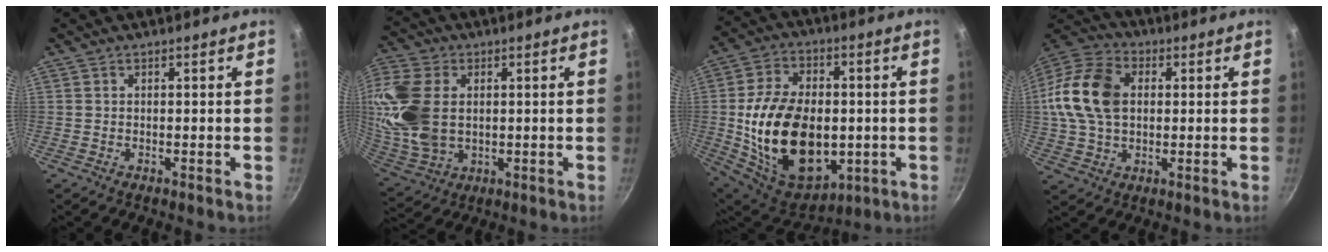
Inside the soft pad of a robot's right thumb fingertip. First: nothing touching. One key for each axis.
{"total": 16.7, "fx": 2.1, "fy": 11.6, "fz": 11.9, "tx": -0.245, "ty": -0.011, "tz": 0.050}
{"total": 24.4, "fx": -2.1, "fy": 16.0, "fz": 18.3, "tx": -0.303, "ty": 0.006, "tz": -0.016}
{"total": 16.4, "fx": 2.0, "fy": 11.4, "fz": 11.6, "tx": -0.213, "ty": 0.023, "tz": 0.023}